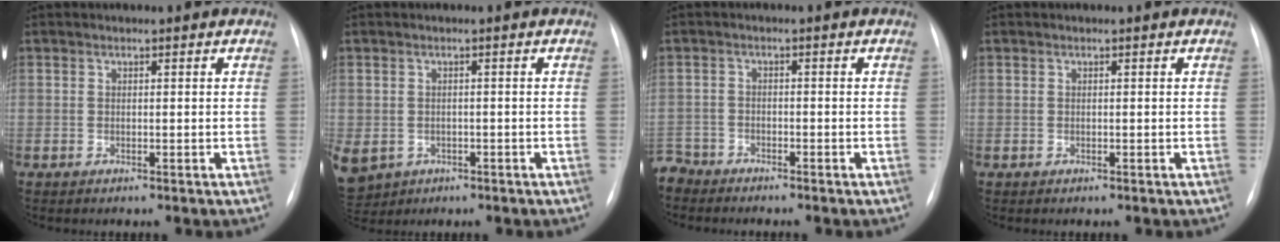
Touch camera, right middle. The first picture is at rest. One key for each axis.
{"total": 14.0, "fx": -5.7, "fy": 11.6, "fz": 5.5, "tx": -0.176, "ty": -0.006, "tz": -0.068}
{"total": 4.0, "fx": -3.8, "fy": 1.0, "fz": -0.5, "tx": 0.012, "ty": -0.009, "tz": -0.075}
{"total": 0.0}